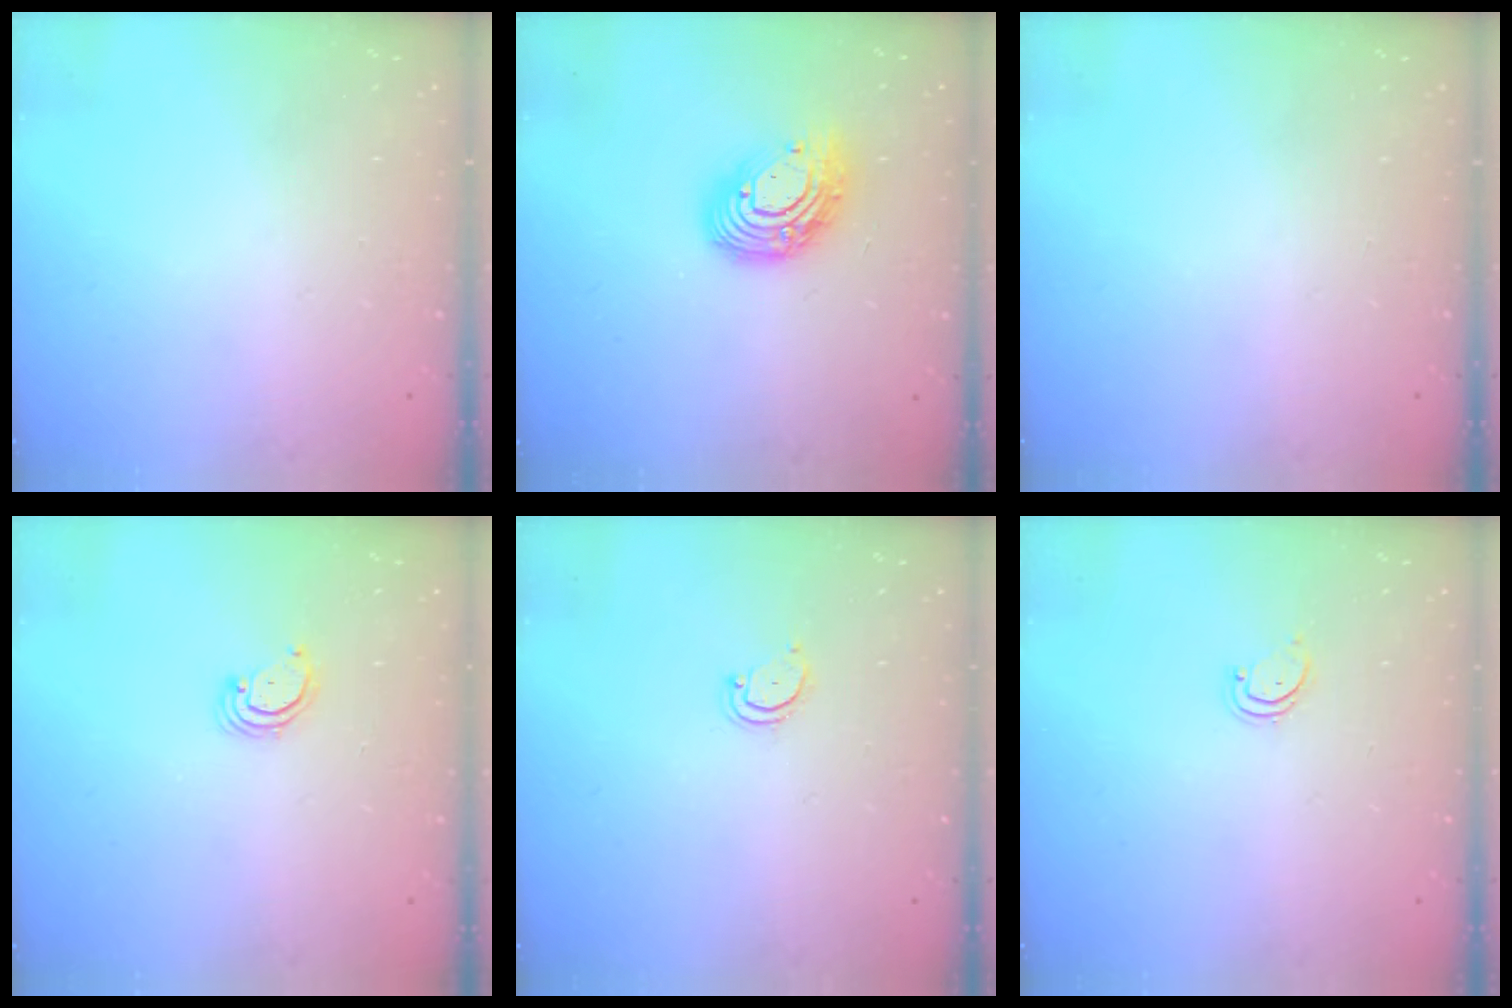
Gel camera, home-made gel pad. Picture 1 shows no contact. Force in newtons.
{"total": 12.4, "press": 12.4, "slide": 1.1}
{"total": 0.0}
{"total": 2.3, "press": 2.3, "slide": 0.2}
{"total": 3.5, "press": 3.5, "slide": 0.5}
{"total": 1.9, "press": 1.9, "slide": 0.2}